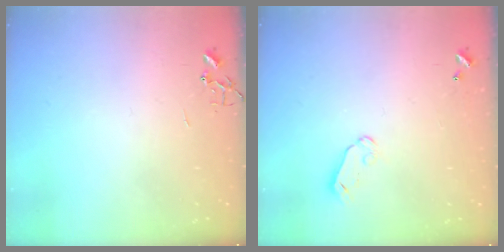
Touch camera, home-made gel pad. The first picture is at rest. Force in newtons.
{"total": 5.4, "press": 5.4, "slide": 0.5}